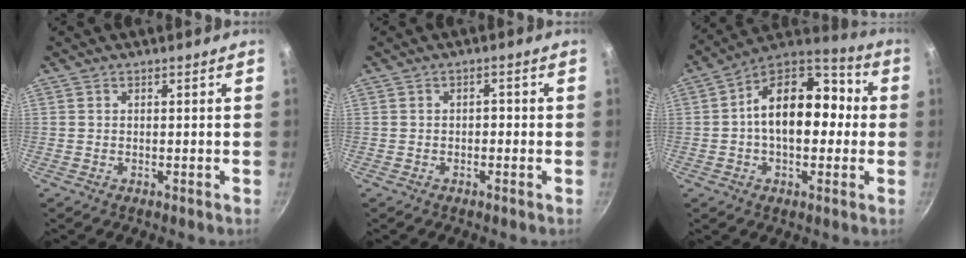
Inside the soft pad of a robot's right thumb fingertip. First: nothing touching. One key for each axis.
{"total": 1.5, "fx": -0.4, "fy": 1.0, "fz": 0.9, "tx": -0.001, "ty": 0.005, "tz": -0.012}
{"total": 17.9, "fx": 0.7, "fy": 10.9, "fz": 14.2, "tx": -0.187, "ty": 0.042, "tz": -0.002}